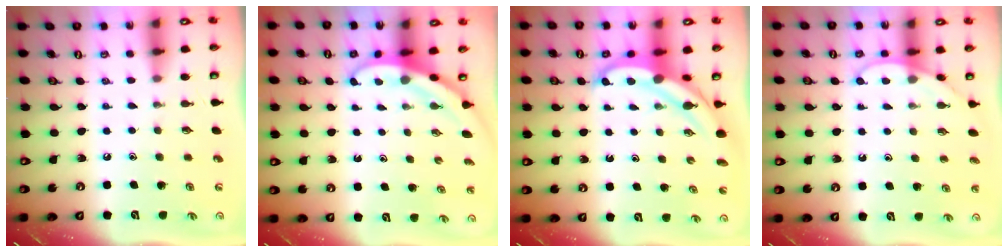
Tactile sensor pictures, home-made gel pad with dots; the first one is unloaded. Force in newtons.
{"total": 3.2, "press": 3.2, "slide": 0.1}
{"total": 6.0, "press": 5.9, "slide": 0.8}
{"total": 6.5, "press": 6.4, "slide": 0.6}